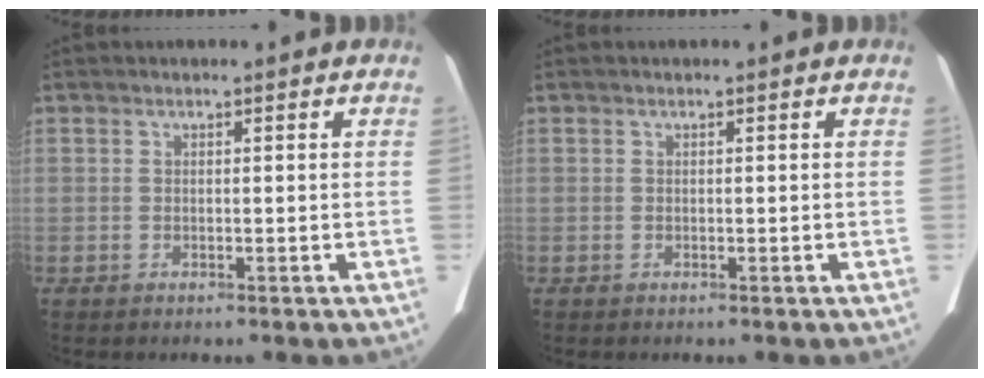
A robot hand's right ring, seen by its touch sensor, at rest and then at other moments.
{"total": 0.0}